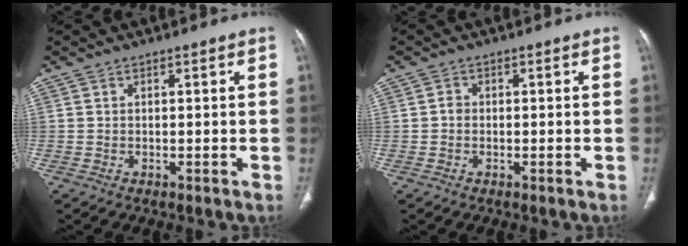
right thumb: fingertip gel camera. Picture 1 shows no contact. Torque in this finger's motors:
{"motor_torque": [0.53, 0.35, 0.11, -0.15, 0.05]}